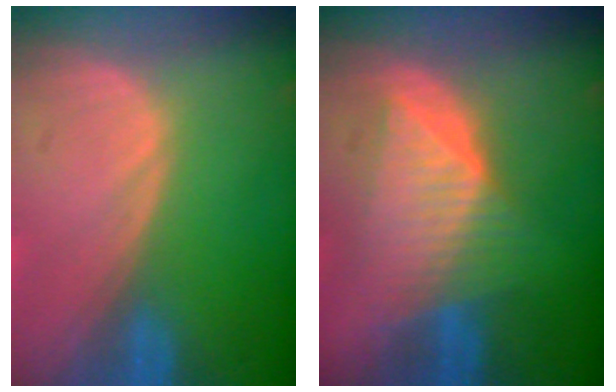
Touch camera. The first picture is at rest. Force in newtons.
{"total": 7.4, "press": 7.4, "slide": 0.3}